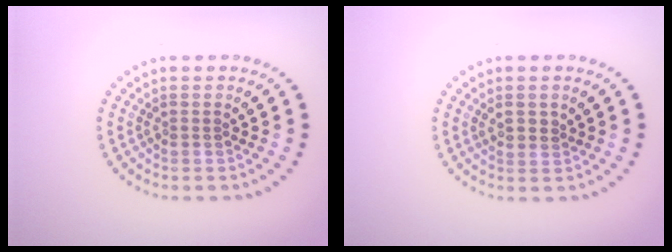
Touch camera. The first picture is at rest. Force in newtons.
{"total": 1.0, "press": 0.9, "slide": 0.5}